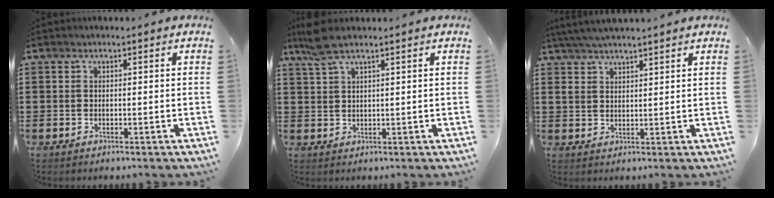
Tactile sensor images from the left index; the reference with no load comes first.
{"total": 4.6, "force": [3.0, 0.6, 3.4], "torque": [-0.072, 0.003, 0.056]}
{"total": 3.9, "force": [3.4, 0.6, 1.8], "torque": [-0.045, -0.003, 0.064]}